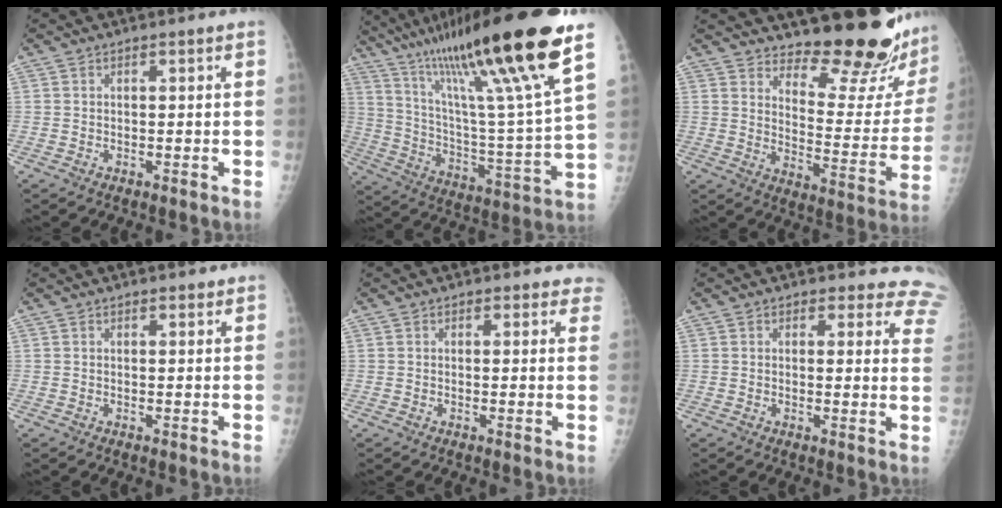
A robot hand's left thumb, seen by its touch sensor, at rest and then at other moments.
{"total": 31.9, "force": [19.8, 3.0, 24.8], "torque": [-0.407, -0.051, 0.335]}
{"total": 19.8, "force": [18.0, 3.5, 7.5], "torque": [-0.062, -0.185, 0.236]}
{"total": 1.0, "force": [0.8, 0.5, 0.3], "torque": [0.000, -0.004, 0.009]}
{"total": 4.0, "force": [3.5, 1.9, 0.1], "torque": [0.039, -0.014, 0.017]}
{"total": 10.6, "force": [9.6, 4.3, 1.5], "torque": [0.047, -0.053, 0.063]}